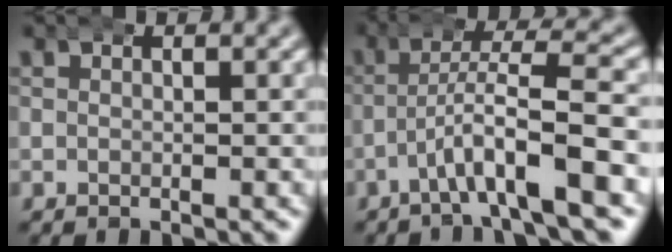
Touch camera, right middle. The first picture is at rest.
{"total": 5.4, "force": [-2.2, 0.8, 4.9], "torque": [-0.081, 0.007, -0.039]}